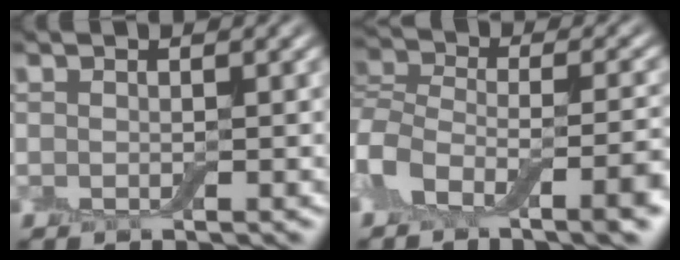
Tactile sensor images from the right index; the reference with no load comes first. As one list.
[{"total": 7.9, "force": [-4.6, 3.6, 5.3], "torque": [-0.089, -0.002, -0.091]}]